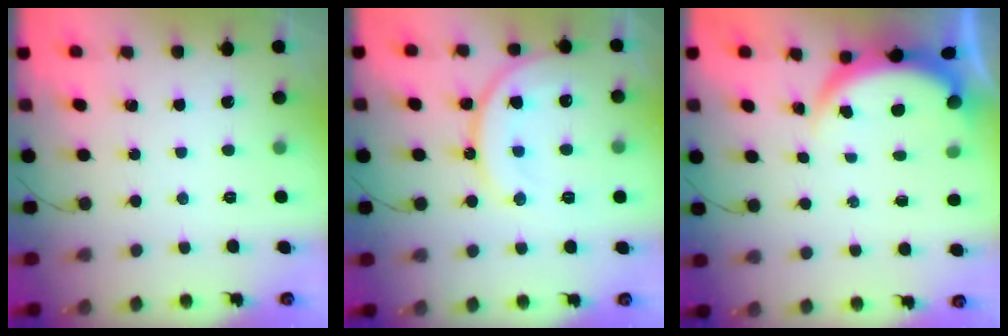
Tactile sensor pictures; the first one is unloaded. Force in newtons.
{"total": 15.4, "press": 15.2, "slide": 1.8}
{"total": 3.8, "press": 3.8, "slide": 0.2}